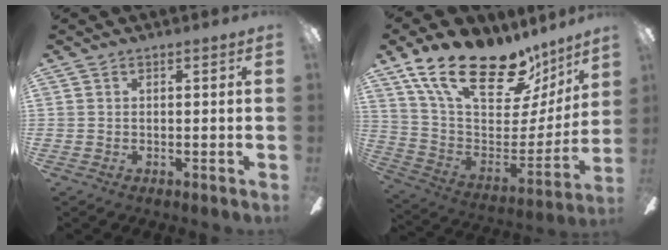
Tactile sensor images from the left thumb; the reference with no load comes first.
{"total": 25.2, "force": [17.4, 10.7, 14.8], "torque": [-0.242, -0.112, 0.311]}